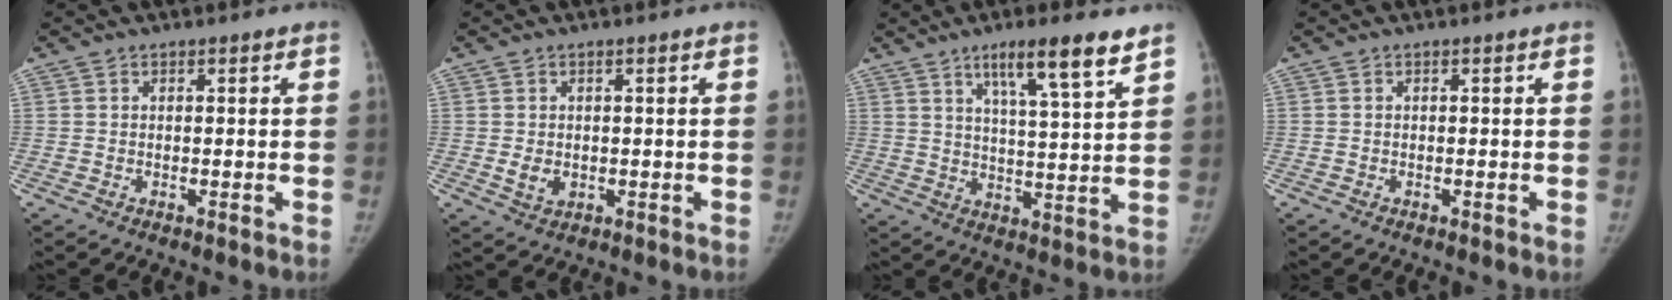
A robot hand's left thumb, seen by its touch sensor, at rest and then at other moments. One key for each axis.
{"total": 2.7, "fx": -0.2, "fy": 2.1, "fz": 1.6, "tx": -0.022, "ty": -0.005, "tz": 0.003}
{"total": 10.7, "fx": 7.0, "fy": 1.2, "fz": 8.0, "tx": -0.121, "ty": -0.036, "tz": 0.112}
{"total": 0.0}